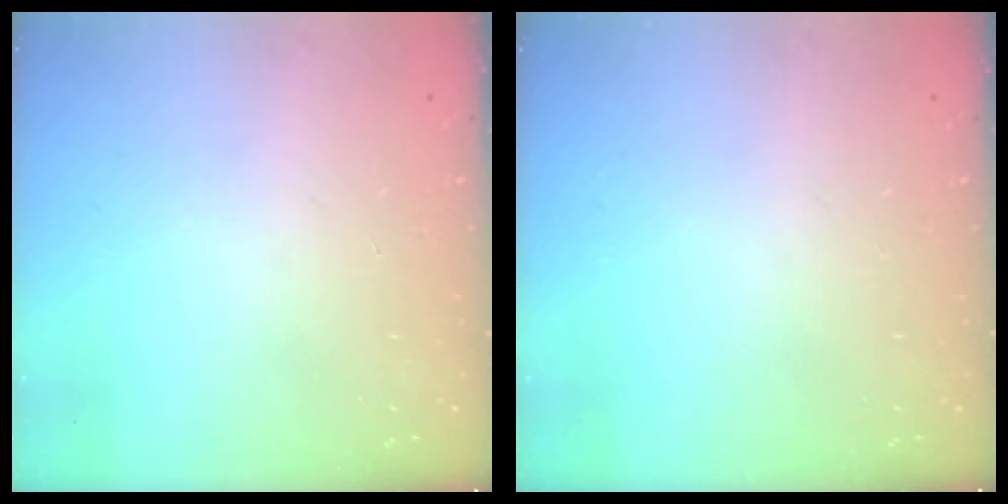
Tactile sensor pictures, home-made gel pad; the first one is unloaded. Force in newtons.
{"total": 0.0}